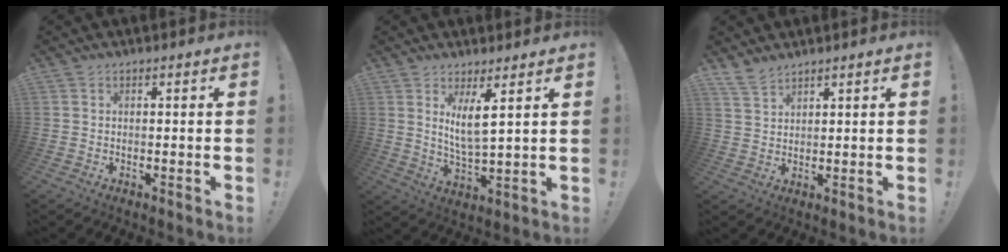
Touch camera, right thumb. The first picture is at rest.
{"total": 7.9, "force": [4.0, 1.5, 6.7], "torque": [-0.120, -0.019, 0.066]}
{"total": 4.5, "force": [4.0, 1.5, 1.7], "torque": [-0.041, -0.020, 0.078]}